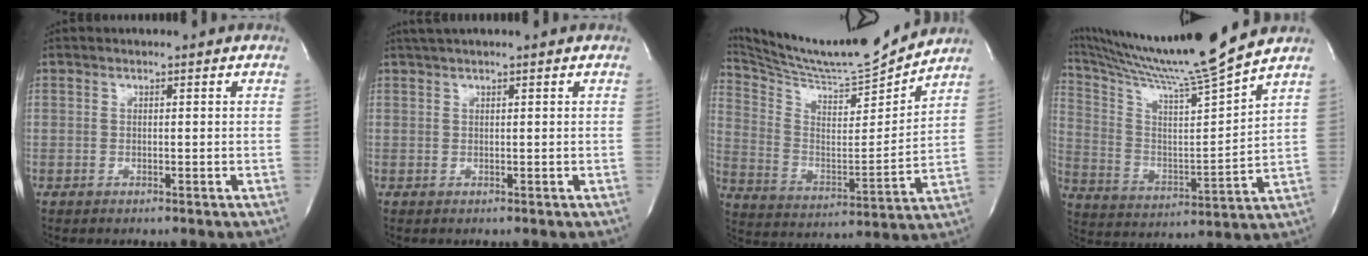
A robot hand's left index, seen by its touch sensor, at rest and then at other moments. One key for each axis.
{"total": 2.5, "fx": 2.1, "fy": -0.4, "fz": 1.4, "tx": -0.021, "ty": 0.027, "tz": 0.041}
{"total": 19.2, "fx": 18.2, "fy": 0.5, "fz": 6.2, "tx": -0.131, "ty": -0.036, "tz": 0.297}
{"total": 17.8, "fx": 16.0, "fy": -3.0, "fz": 7.2, "tx": -0.146, "ty": -0.047, "tz": 0.267}